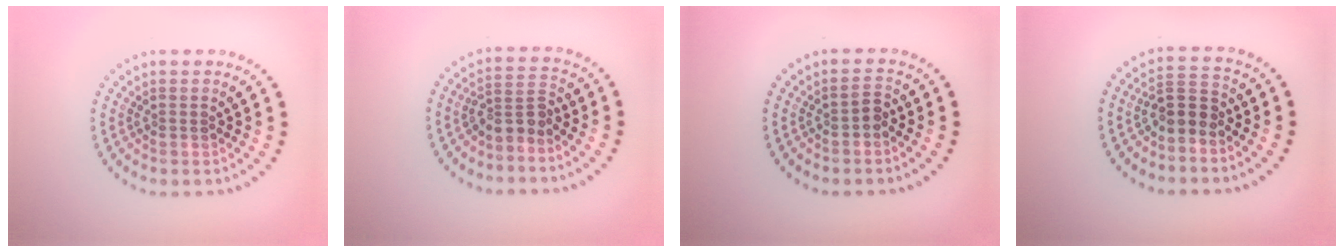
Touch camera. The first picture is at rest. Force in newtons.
{"total": 2.6, "press": 2.0, "slide": 1.7}
{"total": 1.0, "press": 0.9, "slide": 0.5}
{"total": 2.6, "press": 2.3, "slide": 1.3}